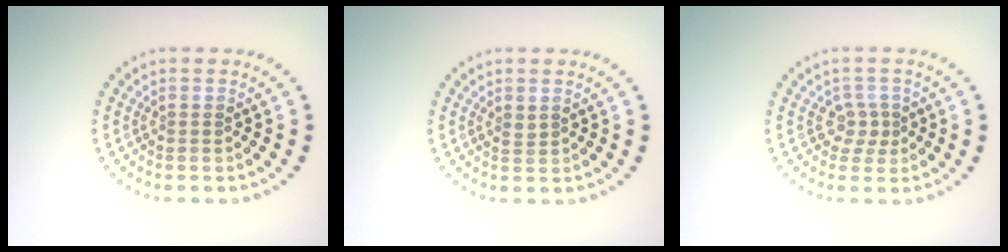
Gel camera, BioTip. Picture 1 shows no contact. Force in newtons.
{"total": 0.7, "press": 0.6, "slide": 0.3}
{"total": 1.7, "press": 1.3, "slide": 1.1}